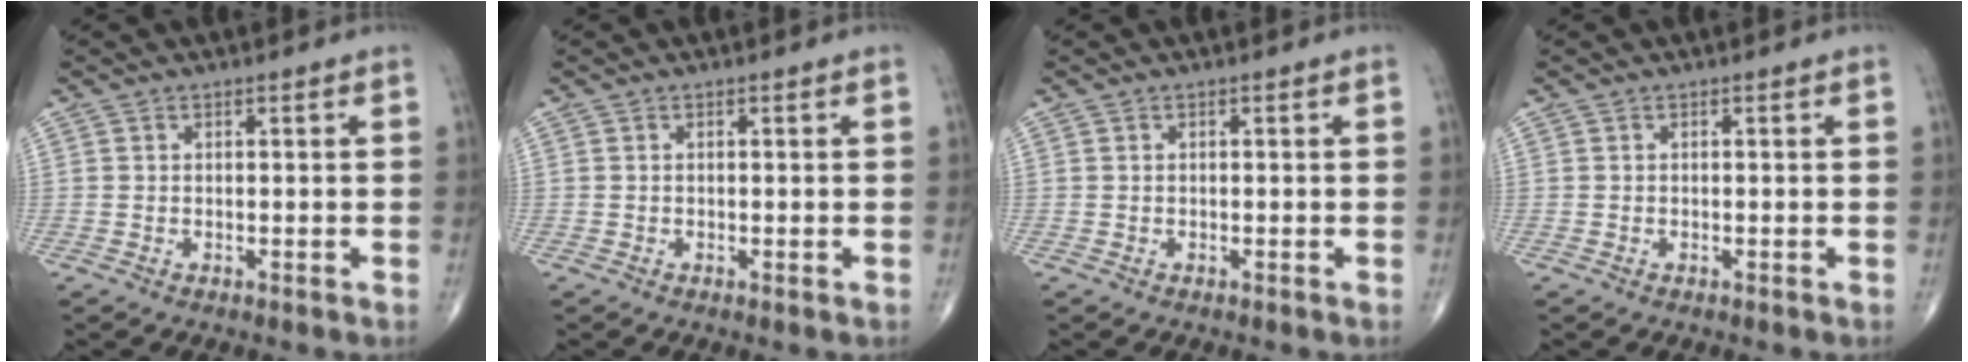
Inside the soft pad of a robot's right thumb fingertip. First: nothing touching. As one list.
[{"total": 0.0}, {"total": 0.0}, {"total": 0.0}]